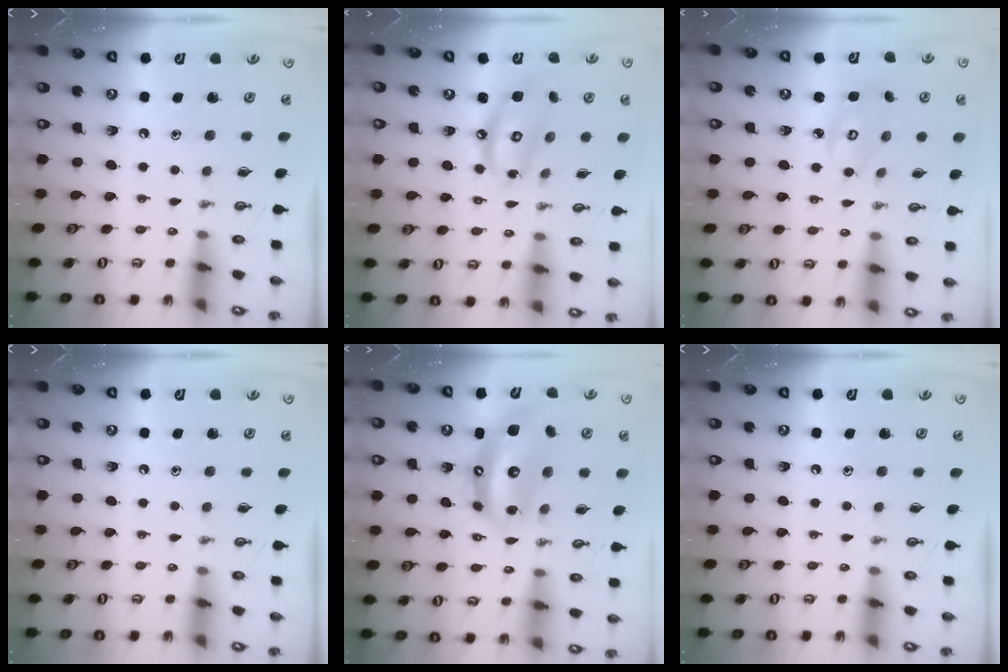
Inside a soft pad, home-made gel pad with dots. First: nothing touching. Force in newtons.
{"total": 9.7, "press": 9.7, "slide": 0.9}
{"total": 4.5, "press": 4.4, "slide": 0.2}
{"total": 0.0}
{"total": 12.8, "press": 12.8, "slide": 0.9}
{"total": 0.0}